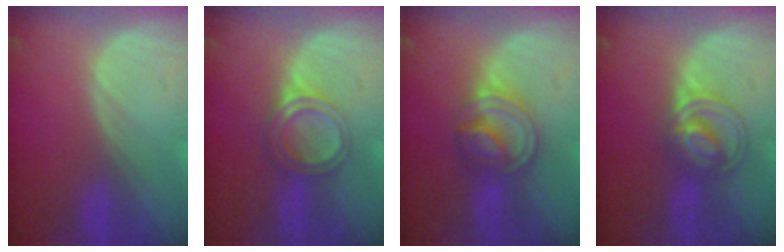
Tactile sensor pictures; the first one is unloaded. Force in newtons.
{"total": 5.0, "press": 4.5, "slide": 2.1}
{"total": 7.0, "press": 6.3, "slide": 3.1}
{"total": 5.8, "press": 5.8, "slide": 0.2}